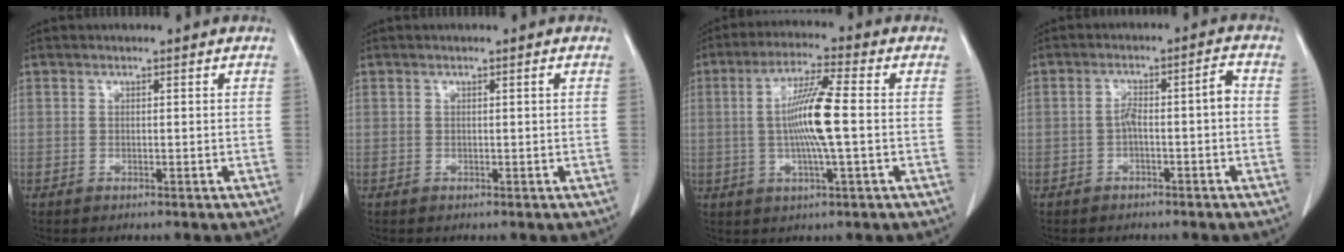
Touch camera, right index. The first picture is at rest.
{"total": 0.0}
{"total": 9.5, "force": [-0.2, 0.1, 9.5], "torque": [-0.180, 0.000, -0.010]}
{"total": 4.4, "force": [-1.2, 0.7, 4.2], "torque": [-0.069, 0.023, -0.016]}